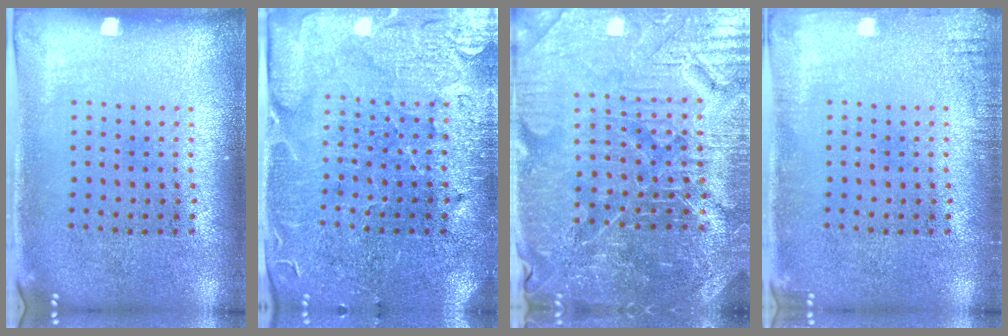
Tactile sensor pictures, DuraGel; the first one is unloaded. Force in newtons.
{"total": 3.5, "press": 3.4, "slide": 0.9}
{"total": 5.3, "press": 5.0, "slide": 1.8}
{"total": 1.4, "press": 1.4, "slide": 0.1}